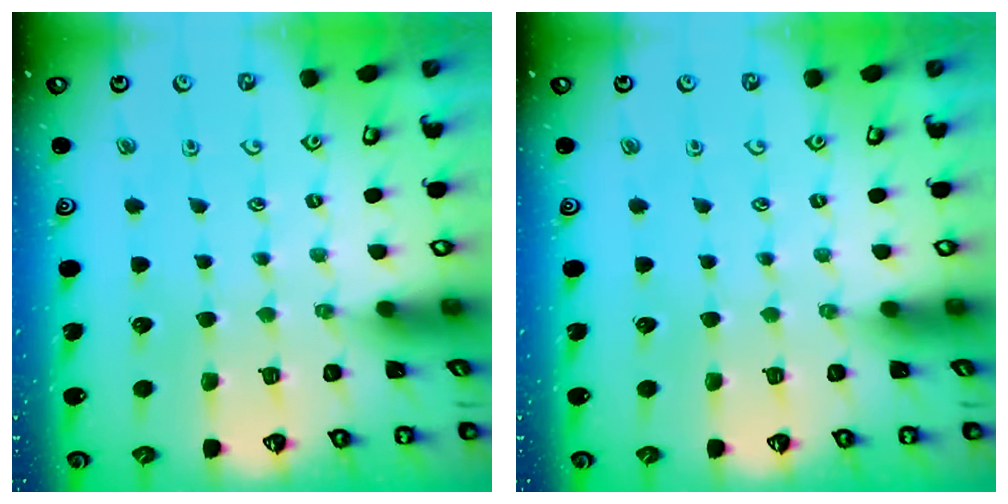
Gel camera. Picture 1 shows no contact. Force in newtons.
{"total": 0.0}